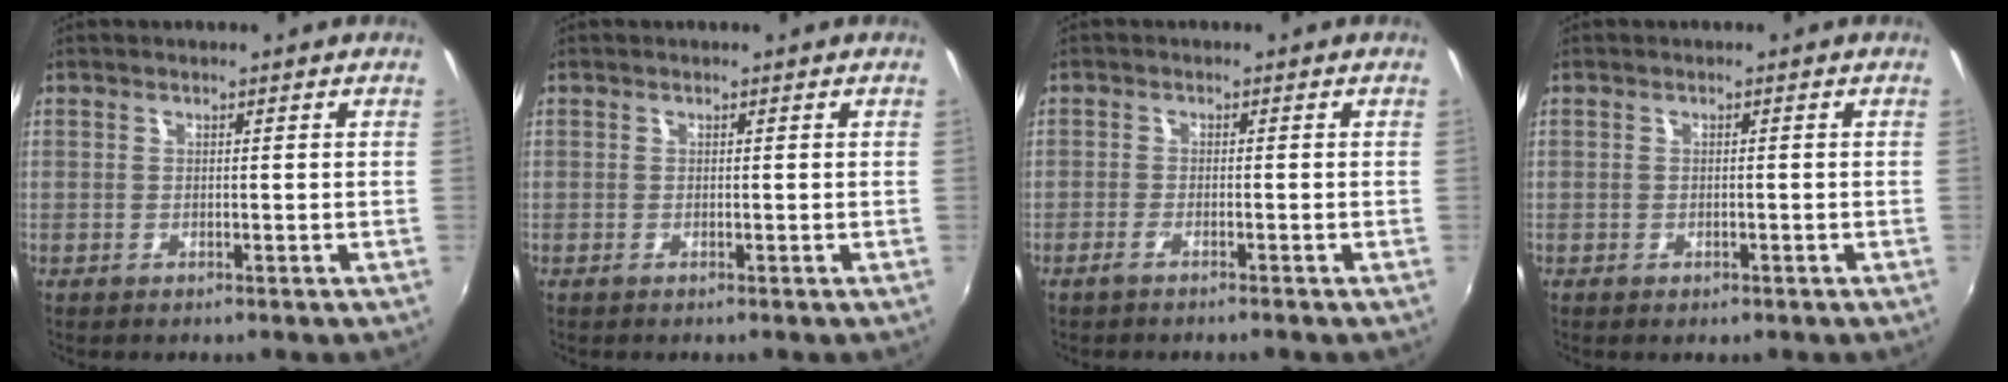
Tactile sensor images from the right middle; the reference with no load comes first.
{"total": 0.0}
{"total": 1.9, "force": [-1.6, 0.1, 1.0], "torque": [-0.029, -0.001, -0.034]}
{"total": 1.2, "force": [-0.7, 0.8, 0.5], "torque": [-0.010, -0.003, -0.010]}